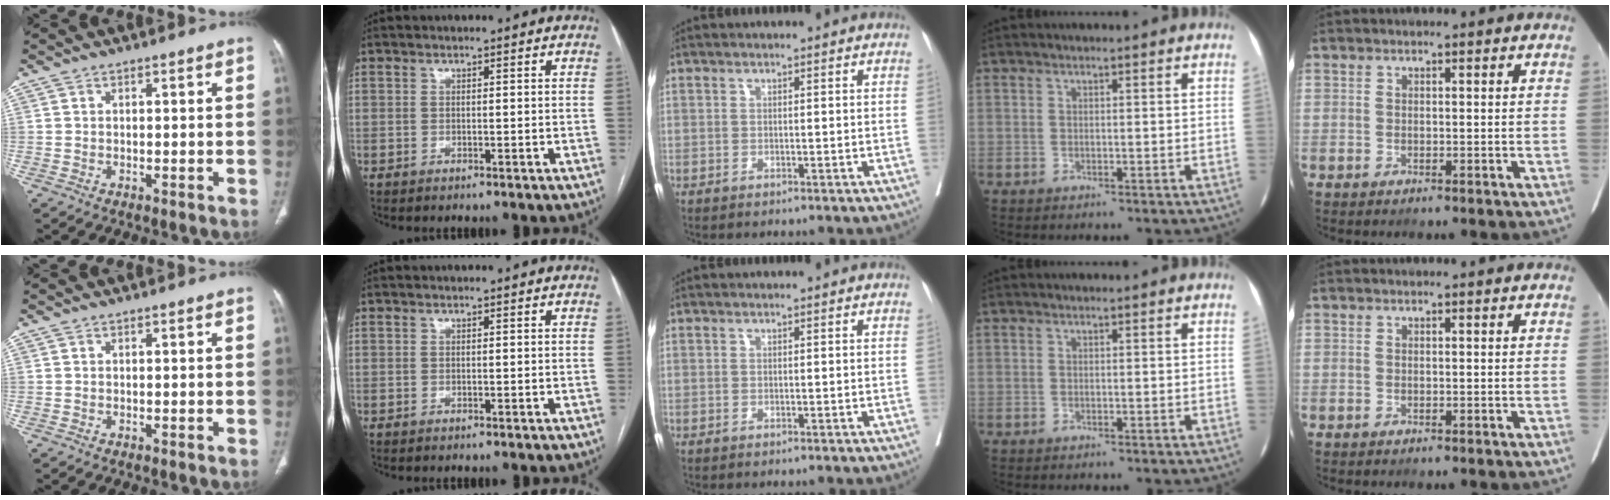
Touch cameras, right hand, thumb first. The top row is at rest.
{}